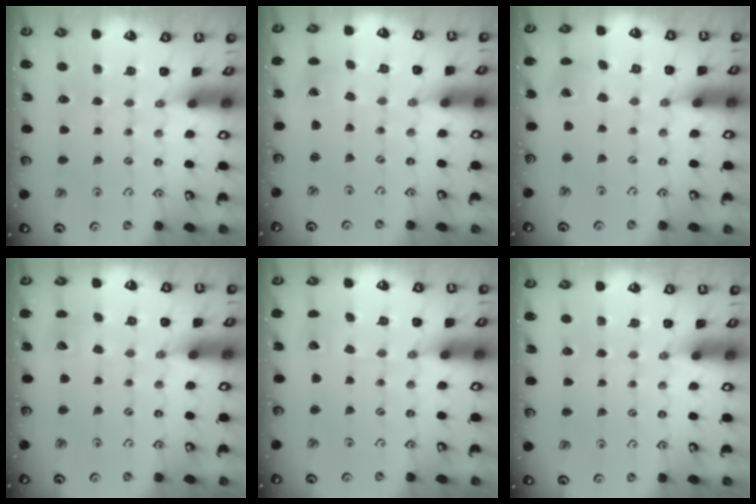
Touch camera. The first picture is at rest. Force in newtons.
{"total": 0.0}
{"total": 2.4, "press": 2.4, "slide": 0.3}
{"total": 3.0, "press": 2.9, "slide": 0.4}
{"total": 2.5, "press": 2.5, "slide": 0.2}
{"total": 0.0}